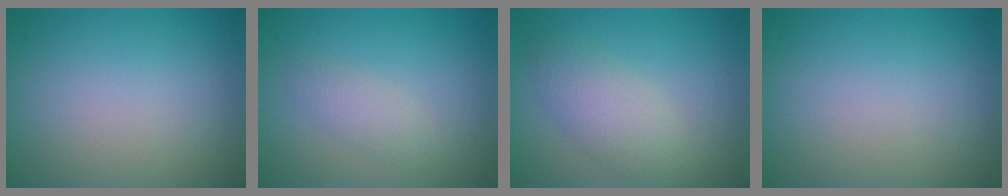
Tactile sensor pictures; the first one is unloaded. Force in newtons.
{"total": 1.6, "press": 1.6, "slide": 0.1}
{"total": 3.5, "press": 3.5, "slide": 0.1}
{"total": 0.0}